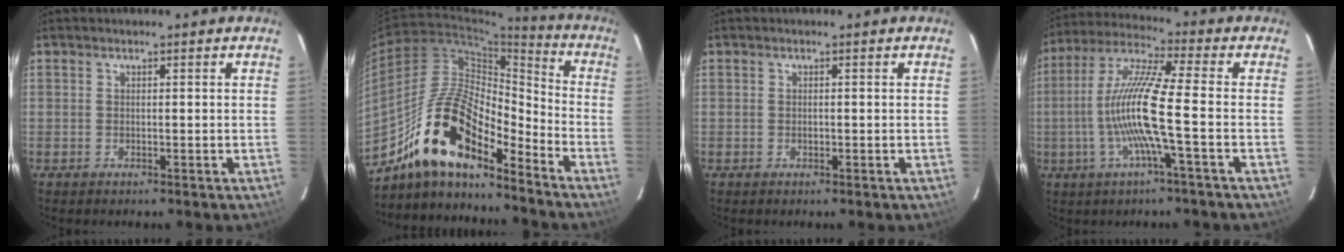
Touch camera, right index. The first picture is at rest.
{"total": 17.9, "force": [-12.9, 5.6, 11.1], "torque": [-0.207, 0.009, -0.245]}
{"total": 0.5, "force": [-0.1, 0.3, 0.4], "torque": [-0.006, 0.002, -0.001]}
{"total": 12.5, "force": [-2.7, -0.3, 12.2], "torque": [-0.246, 0.002, -0.053]}